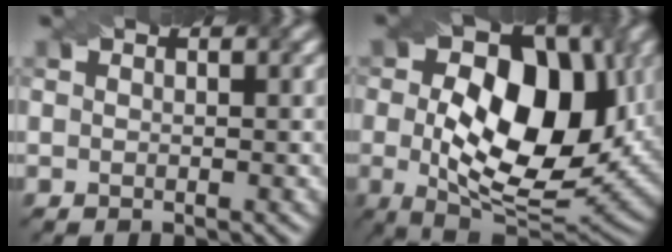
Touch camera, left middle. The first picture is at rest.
{"total": 13.3, "force": [0.3, 7.8, 10.7], "torque": [-0.162, 0.008, 0.014]}